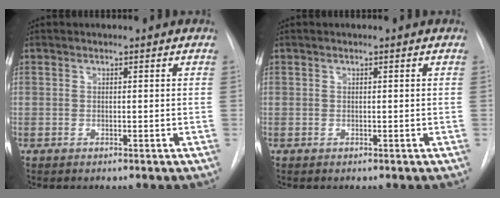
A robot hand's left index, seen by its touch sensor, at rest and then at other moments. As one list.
[{"total": 0.0}]